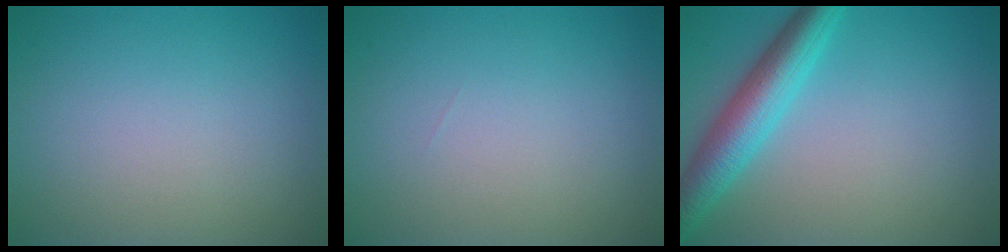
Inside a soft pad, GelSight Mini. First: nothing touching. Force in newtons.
{"total": 0.0}
{"total": 5.3, "press": 5.3, "slide": 0.1}